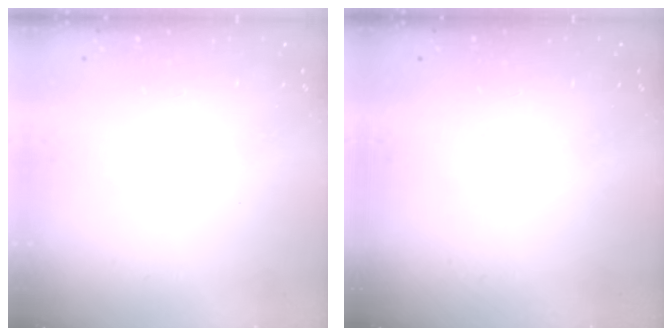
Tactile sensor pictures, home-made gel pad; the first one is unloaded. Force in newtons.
{"total": 0.0}